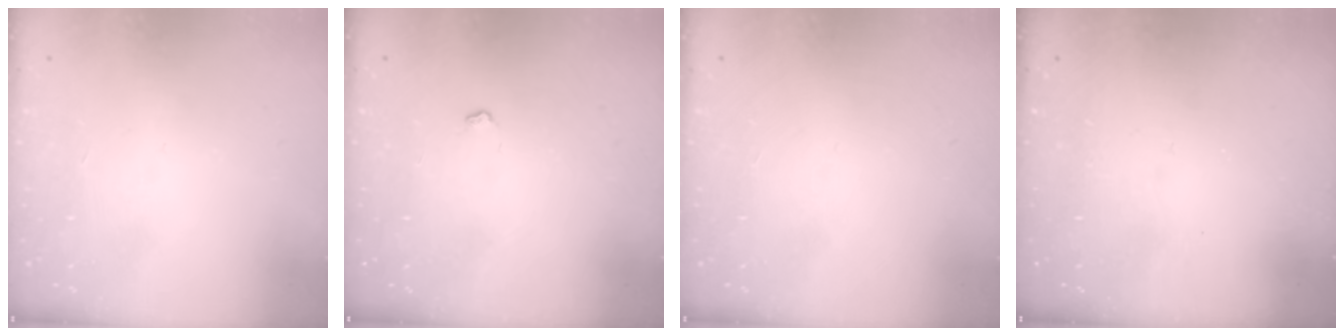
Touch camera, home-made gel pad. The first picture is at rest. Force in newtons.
{"total": 2.9, "press": 2.9, "slide": 0.5}
{"total": 0.0}
{"total": 0.0}